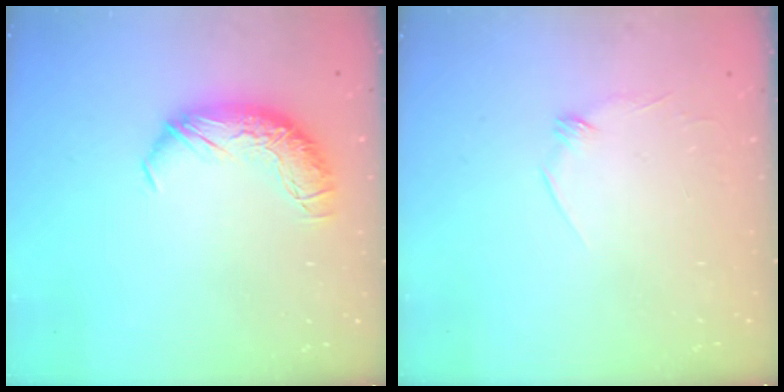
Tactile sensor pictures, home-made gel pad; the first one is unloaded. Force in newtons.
{"total": 8.5, "press": 8.5, "slide": 0.4}